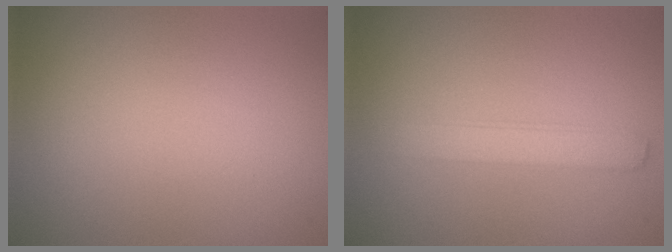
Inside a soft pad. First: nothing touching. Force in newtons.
{"total": 2.1, "press": 2.1, "slide": 0.1}